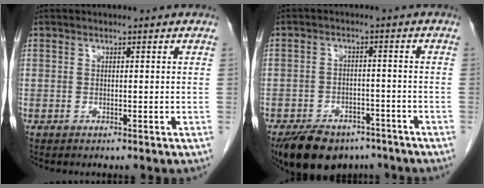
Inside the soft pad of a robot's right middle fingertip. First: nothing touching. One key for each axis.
{"total": 11.1, "fx": -8.4, "fy": 5.6, "fz": 4.7, "tx": -0.076, "ty": -0.002, "tz": -0.128}